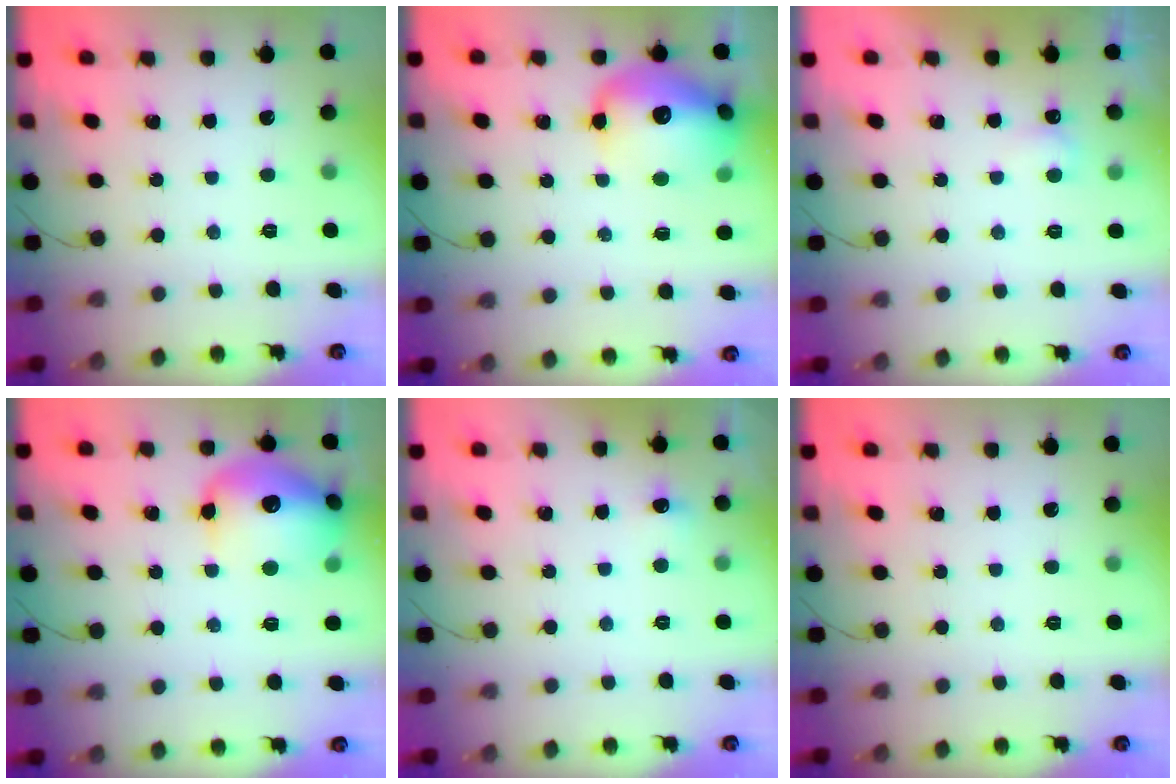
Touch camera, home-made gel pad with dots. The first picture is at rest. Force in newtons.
{"total": 17.7, "press": 17.4, "slide": 3.4}
{"total": 2.5, "press": 2.4, "slide": 0.5}
{"total": 17.4, "press": 17.3, "slide": 2.0}
{"total": 5.0, "press": 4.8, "slide": 1.5}
{"total": 0.0}